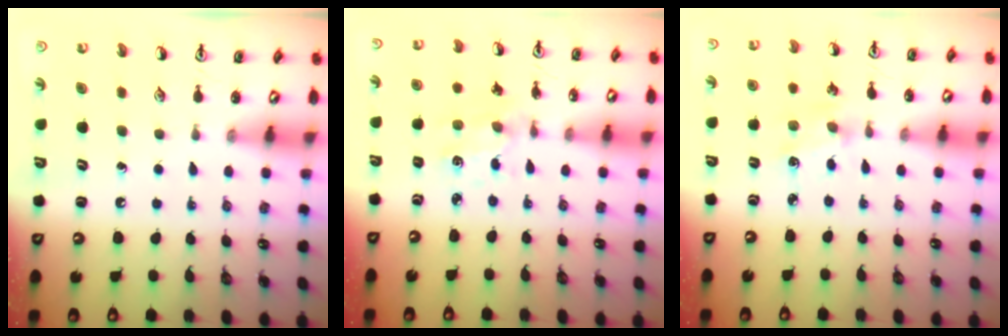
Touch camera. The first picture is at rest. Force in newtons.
{"total": 1.1, "press": 1.1, "slide": 0.3}
{"total": 1.8, "press": 1.7, "slide": 0.3}